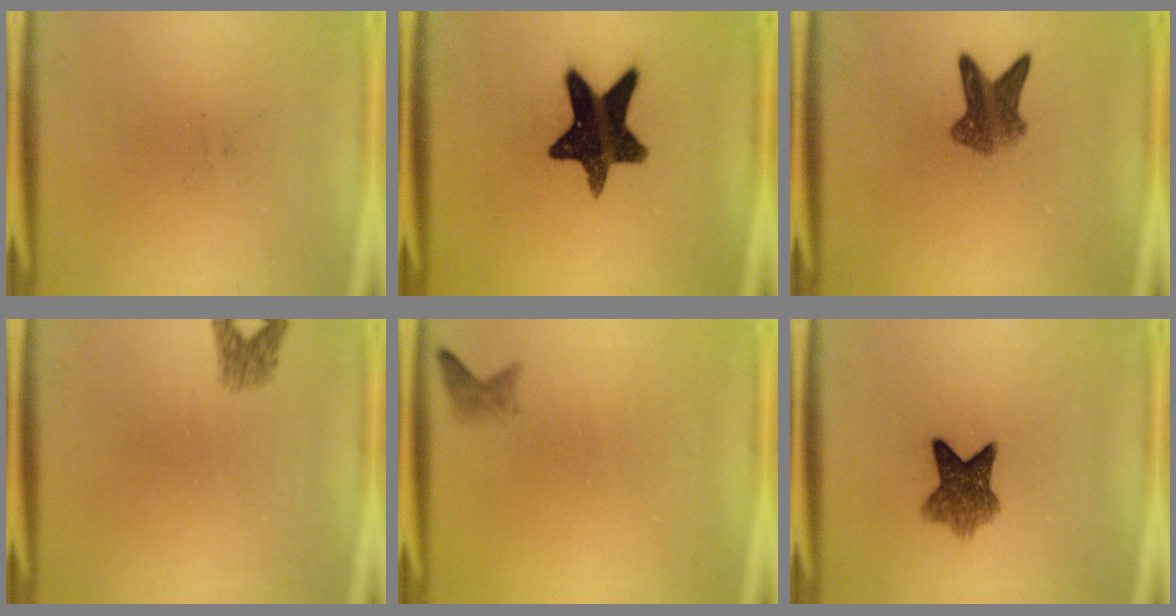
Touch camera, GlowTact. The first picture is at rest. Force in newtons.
{"total": 14.9}
{"total": 5.7}
{"total": 1.8}
{"total": 1.3}
{"total": 6.5}